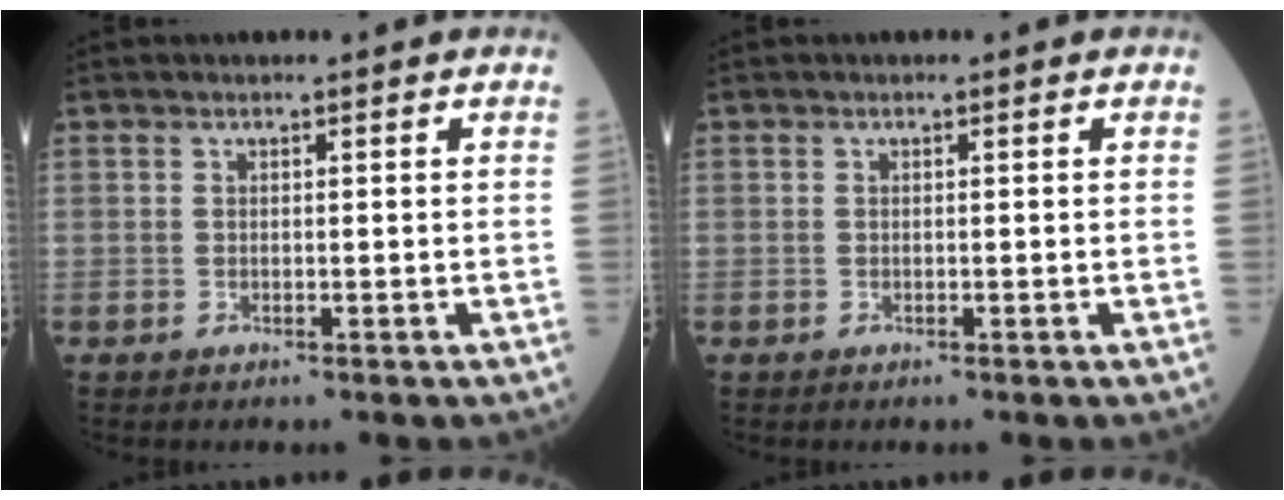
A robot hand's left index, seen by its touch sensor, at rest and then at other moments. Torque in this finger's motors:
{"motor_torque": [0.00, 0.00, 0.00, 0.00]}